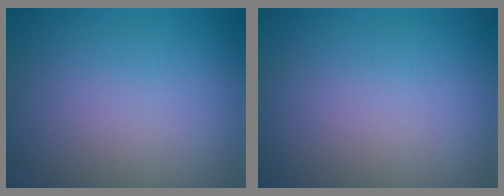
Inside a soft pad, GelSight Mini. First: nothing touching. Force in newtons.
{"total": 0.0}